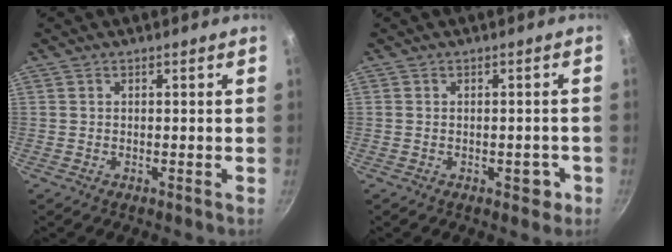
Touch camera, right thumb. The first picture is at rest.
{"total": 3.0, "force": [-1.2, 1.8, 2.1], "torque": [0.000, 0.015, -0.011]}